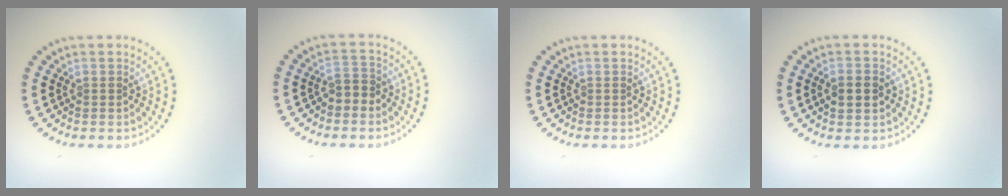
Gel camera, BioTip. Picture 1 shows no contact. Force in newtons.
{"total": 1.8, "press": 1.6, "slide": 0.8}
{"total": 0.0}
{"total": 2.1, "press": 2.1, "slide": 0.1}